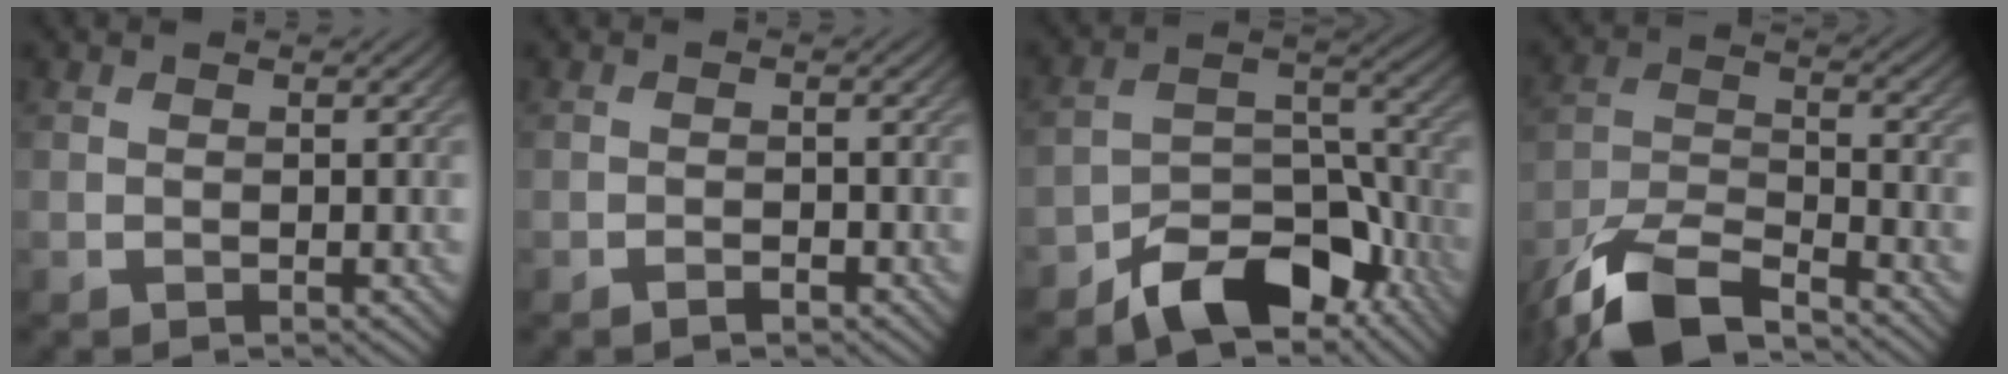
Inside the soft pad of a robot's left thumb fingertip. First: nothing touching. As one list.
[{"total": 1.1, "force": [-0.8, 0.3, 0.6], "torque": [-0.010, 0.000, -0.014]}, {"total": 11.3, "force": [-8.0, 5.3, 6.1], "torque": [-0.078, 0.000, -0.148]}, {"total": 11.0, "force": [-8.5, 3.2, 6.2], "torque": [-0.126, -0.011, -0.171]}]